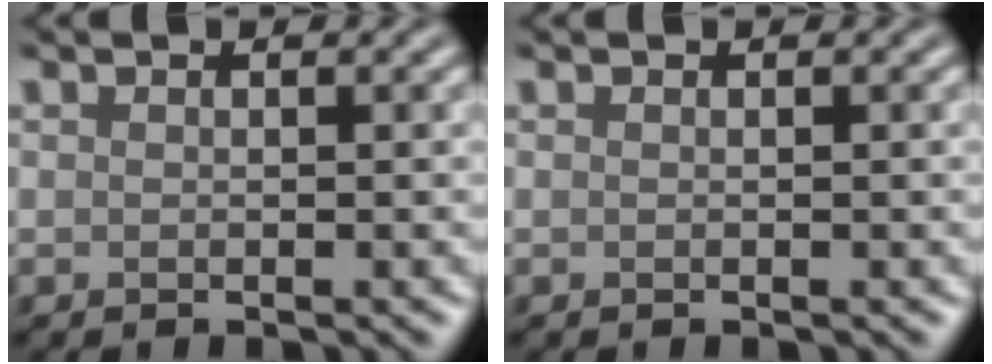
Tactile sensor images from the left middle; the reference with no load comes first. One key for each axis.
{"total": 0.0}